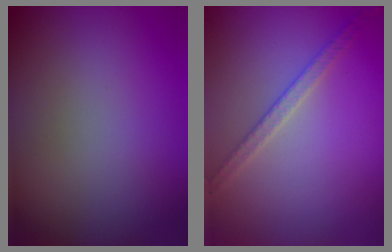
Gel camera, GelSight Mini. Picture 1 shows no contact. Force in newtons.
{"total": 2.1, "press": 2.0, "slide": 0.6}